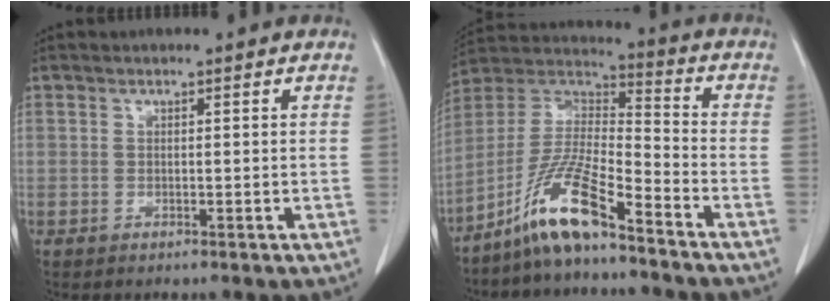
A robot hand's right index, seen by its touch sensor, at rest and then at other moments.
{"total": 12.4, "force": [-8.8, 1.1, 8.7], "torque": [-0.185, 0.000, -0.168]}